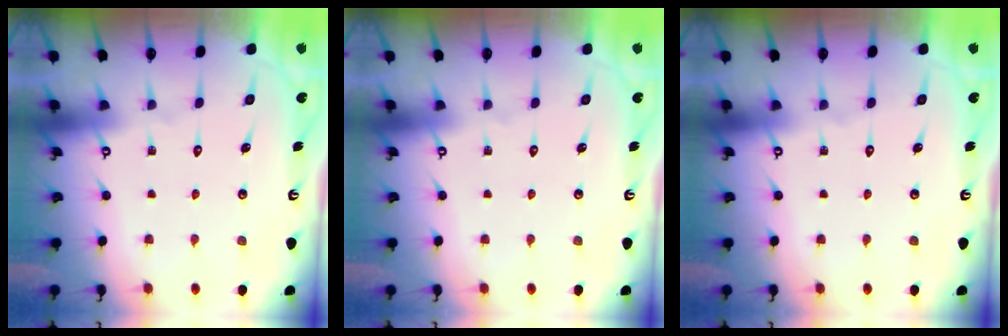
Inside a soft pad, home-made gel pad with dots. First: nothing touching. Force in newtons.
{"total": 0.0}
{"total": 0.0}